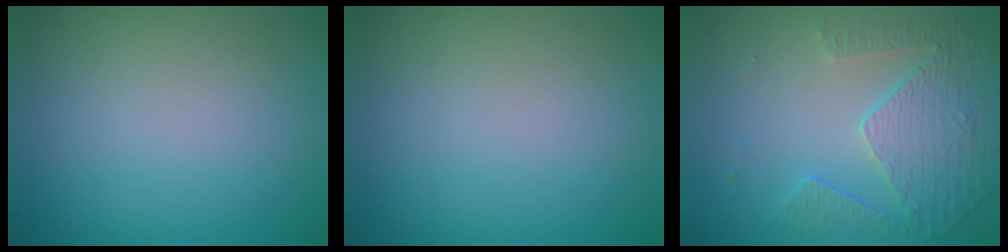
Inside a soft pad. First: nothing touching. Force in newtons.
{"total": 0.0}
{"total": 4.1, "press": 3.4, "slide": 2.2}